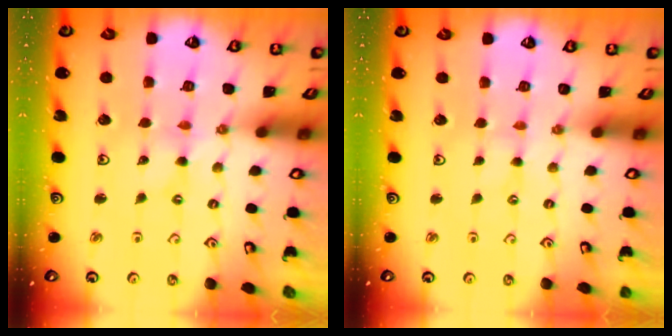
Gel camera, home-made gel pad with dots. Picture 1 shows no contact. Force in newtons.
{"total": 0.0}